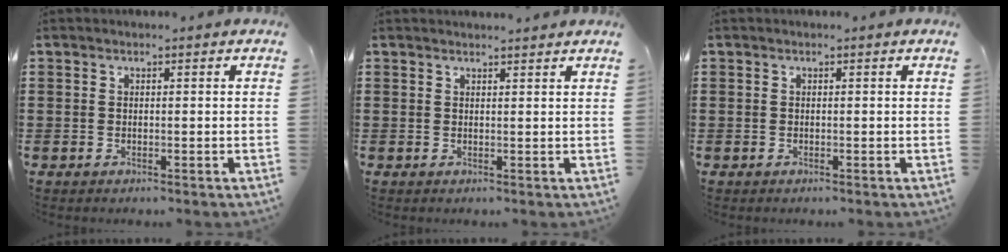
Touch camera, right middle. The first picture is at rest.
{"total": 1.2, "force": [1.2, -0.1, 0.1], "torque": [-0.004, -0.003, 0.024]}
{"total": 0.0}